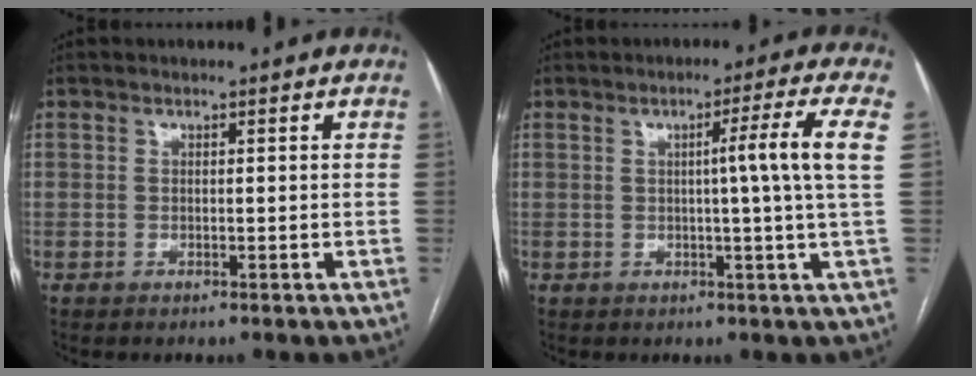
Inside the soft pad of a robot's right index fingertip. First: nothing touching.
{"total": 7.2, "force": [1.1, -2.3, 6.8], "torque": [-0.100, 0.001, 0.020]}